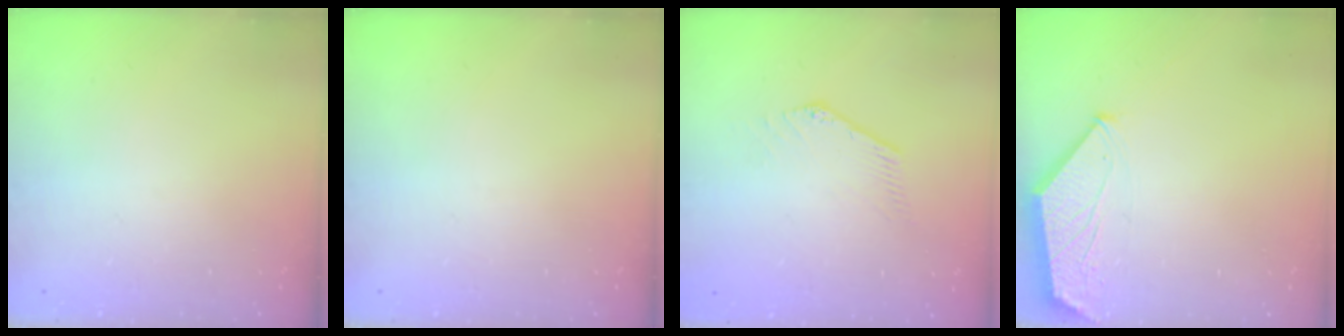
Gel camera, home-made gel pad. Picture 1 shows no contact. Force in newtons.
{"total": 0.0}
{"total": 0.0}
{"total": 1.6, "press": 1.6, "slide": 0.3}